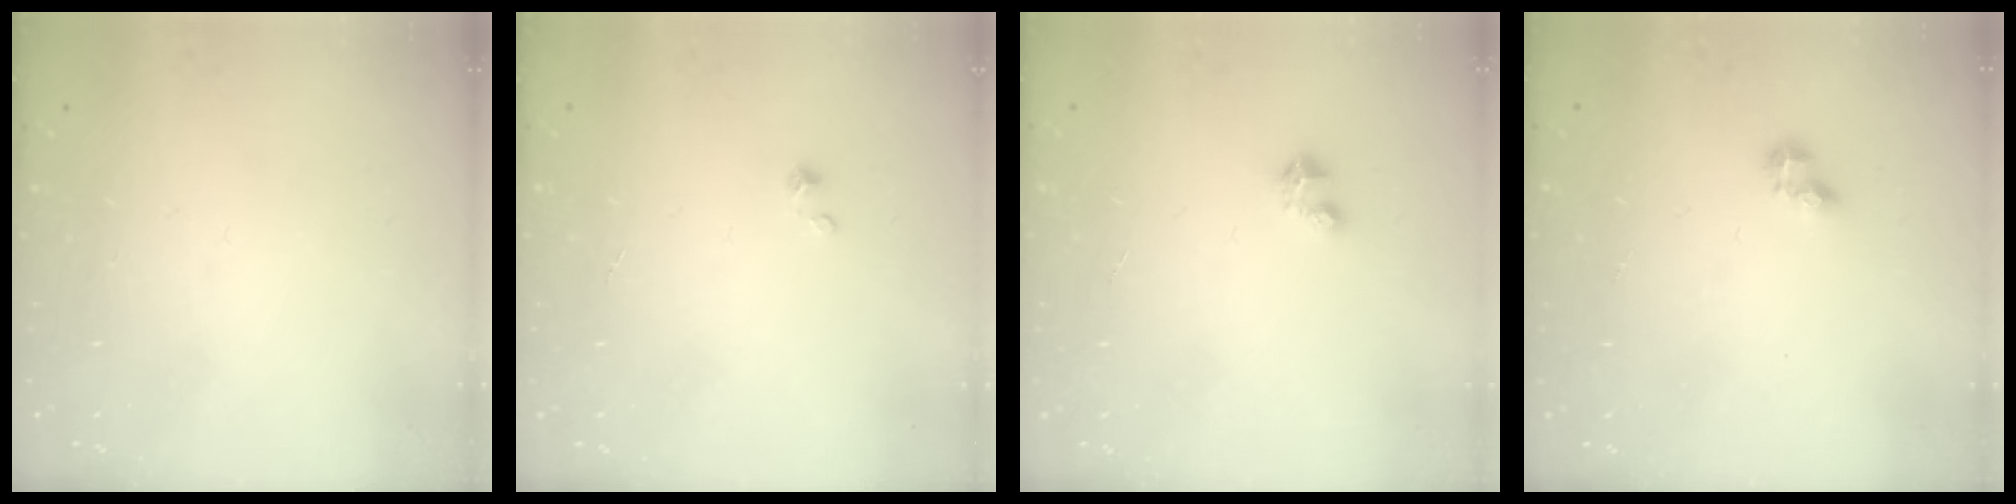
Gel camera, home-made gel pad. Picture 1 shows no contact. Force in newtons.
{"total": 0.6, "press": 0.6, "slide": 0.1}
{"total": 2.6, "press": 2.6, "slide": 0.1}
{"total": 2.7, "press": 2.7, "slide": 0.3}